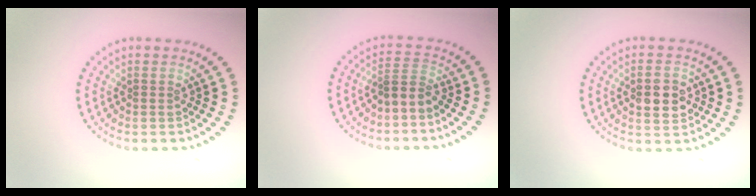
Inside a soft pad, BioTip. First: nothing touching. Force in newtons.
{"total": 1.8, "press": 1.2, "slide": 1.4}
{"total": 3.0, "press": 3.0, "slide": 0.1}